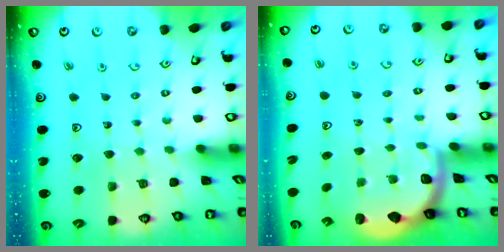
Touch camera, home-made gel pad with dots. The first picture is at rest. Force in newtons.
{"total": 1.9, "press": 1.8, "slide": 0.5}